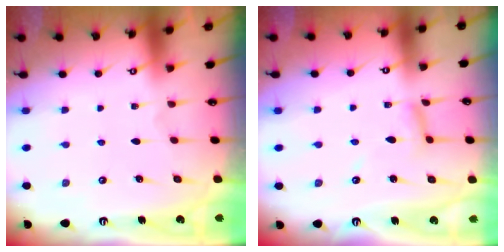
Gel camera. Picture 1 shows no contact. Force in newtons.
{"total": 6.0, "press": 6.0, "slide": 0.5}